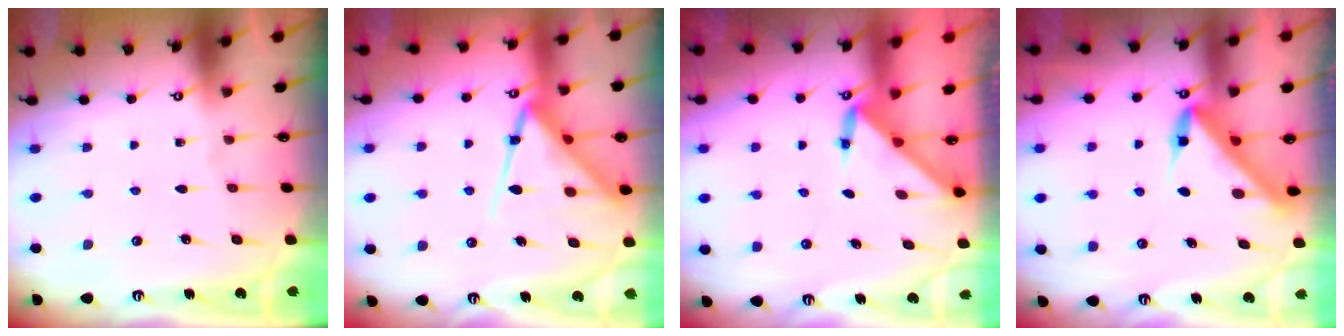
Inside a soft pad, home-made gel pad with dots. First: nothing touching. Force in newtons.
{"total": 14.2, "press": 14.2, "slide": 1.5}
{"total": 3.1, "press": 3.1, "slide": 0.2}
{"total": 5.9, "press": 5.9, "slide": 0.2}